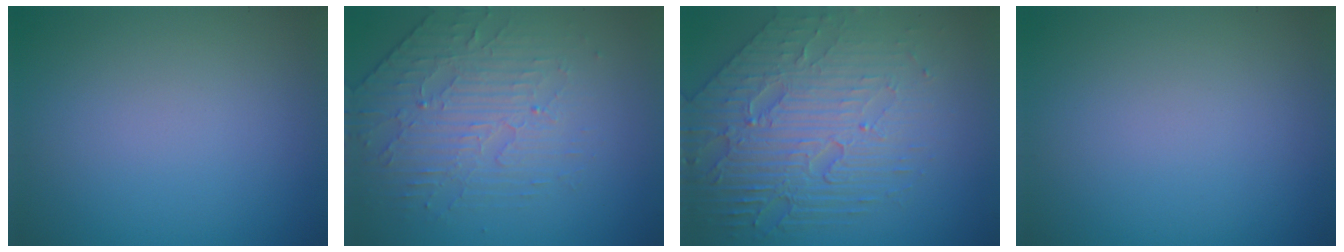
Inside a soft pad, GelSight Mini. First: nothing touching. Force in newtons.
{"total": 4.4, "press": 3.4, "slide": 2.7}
{"total": 8.1, "press": 5.6, "slide": 5.9}
{"total": 0.0}